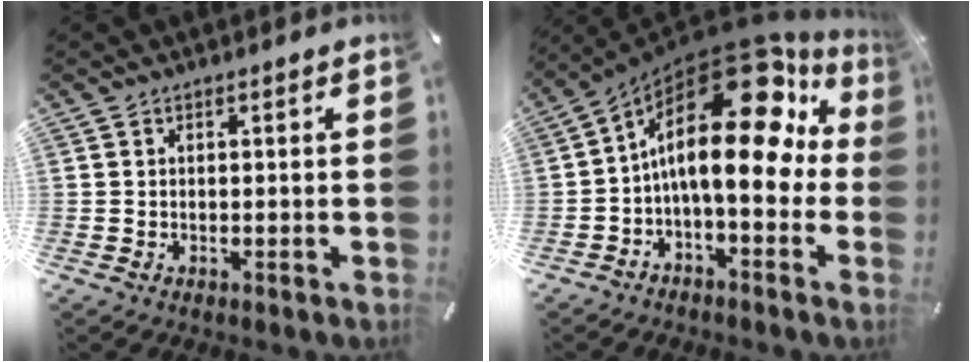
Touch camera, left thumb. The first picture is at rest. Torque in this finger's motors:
{"motor_torque": [0.81, 1.95, 2.77, 0.00, 0.56]}